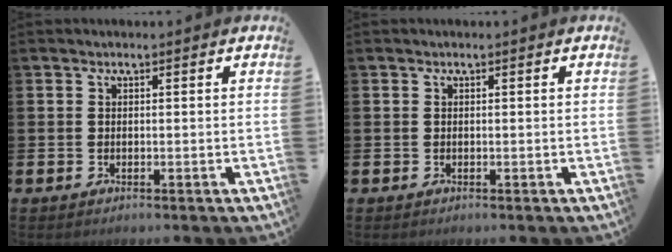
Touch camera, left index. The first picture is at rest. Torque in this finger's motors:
{"motor_torque": [-0.06, 0.06, 0.00, 0.01]}